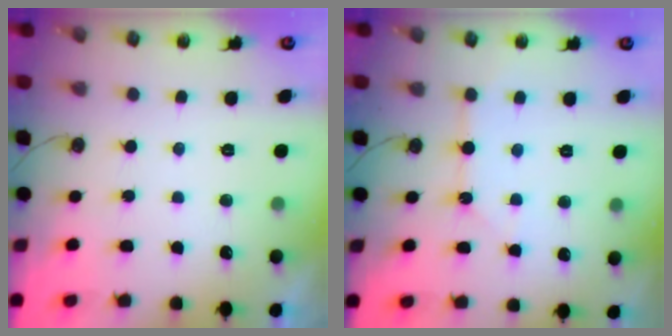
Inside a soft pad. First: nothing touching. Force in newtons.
{"total": 4.3, "press": 4.3, "slide": 0.2}